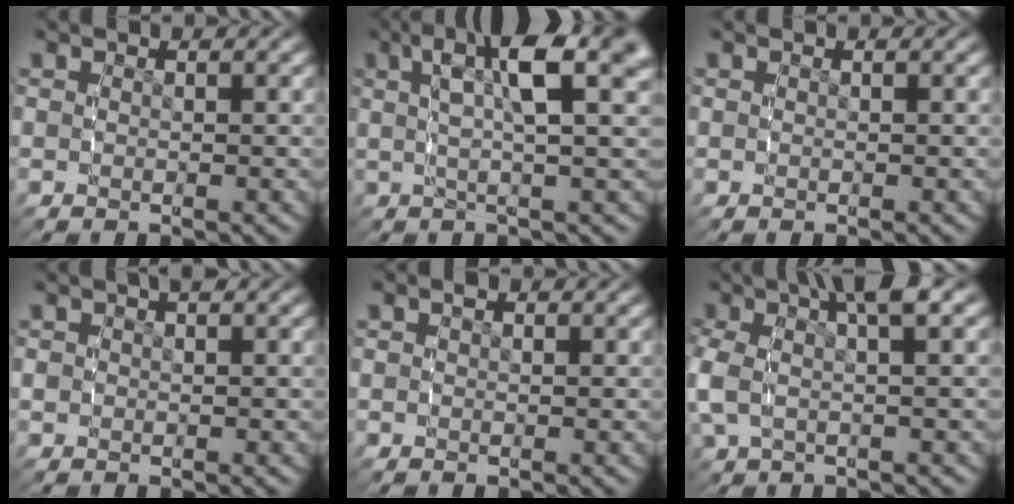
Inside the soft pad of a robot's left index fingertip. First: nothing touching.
{"total": 9.3, "force": [4.2, 2.6, 7.9], "torque": [-0.103, 0.030, 0.055]}
{"total": 0.0}
{"total": 0.7, "force": [0.1, 0.6, 0.5], "torque": [-0.011, 0.002, 0.003]}
{"total": 0.5, "force": [0.2, 0.3, 0.3], "torque": [-0.008, 0.000, 0.003]}
{"total": 5.4, "force": [1.5, 2.2, 4.6], "torque": [-0.102, 0.006, 0.024]}